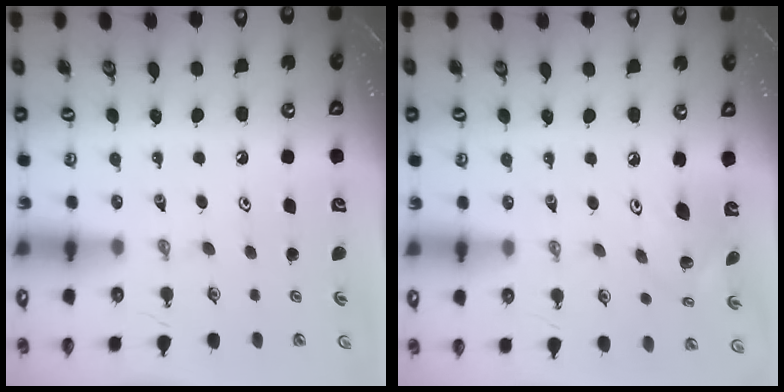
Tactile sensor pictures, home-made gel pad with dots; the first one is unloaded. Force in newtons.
{"total": 9.7, "press": 9.5, "slide": 2.0}